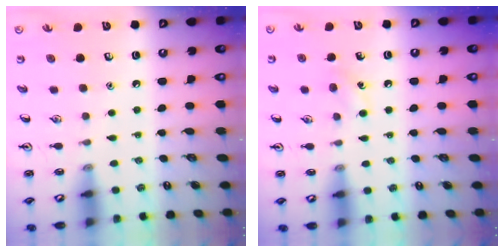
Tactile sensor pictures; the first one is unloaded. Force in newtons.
{"total": 6.5, "press": 6.3, "slide": 1.7}